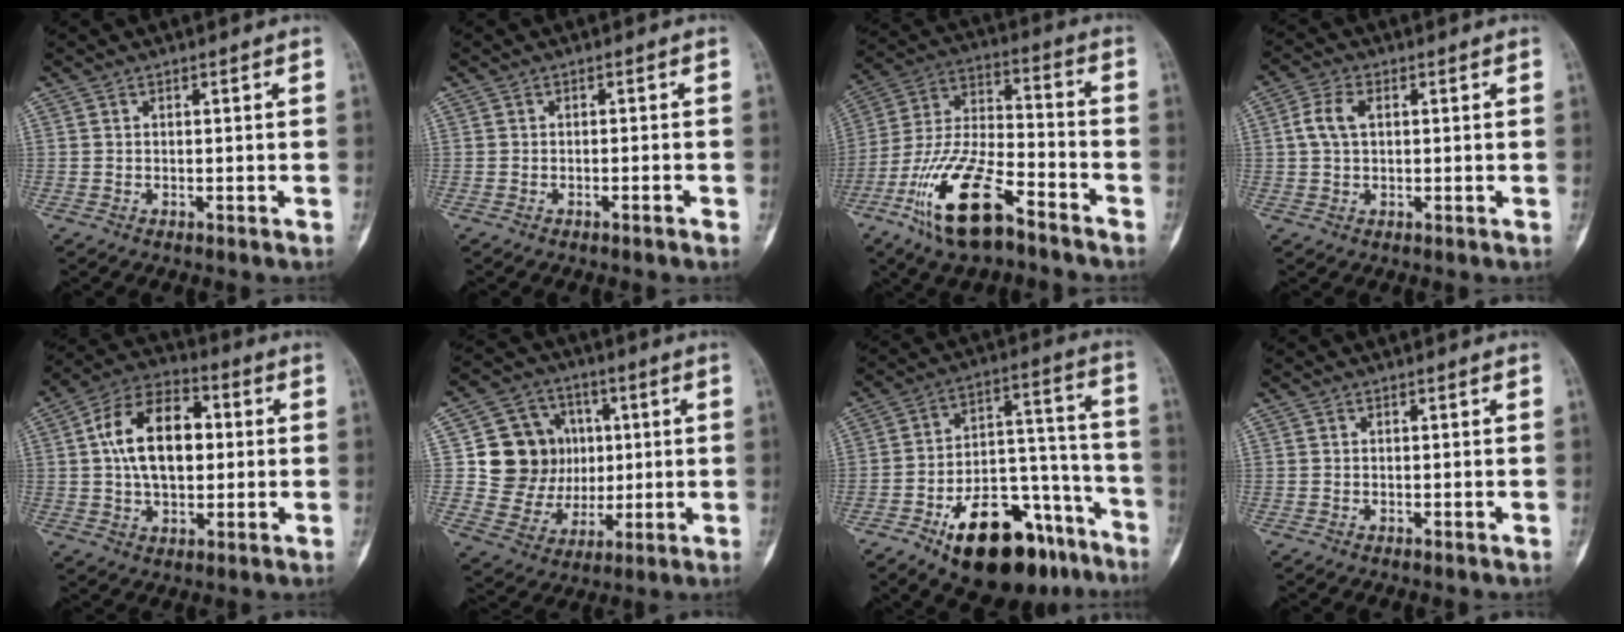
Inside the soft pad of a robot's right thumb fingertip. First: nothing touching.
{"total": 0.9, "force": [-0.6, 0.0, 0.6], "torque": [-0.018, 0.006, -0.008]}
{"total": 18.2, "force": [-10.8, 6.5, 13.2], "torque": [-0.260, 0.062, -0.204]}
{"total": 4.7, "force": [0.9, 2.8, 3.7], "torque": [-0.087, 0.011, 0.015]}
{"total": 15.6, "force": [1.9, 9.4, 12.3], "torque": [-0.195, 0.020, 0.026]}
{"total": 15.1, "force": [2.3, 13.6, 6.3], "torque": [-0.052, 0.005, 0.055]}
{"total": 23.1, "force": [-14.0, 11.2, 14.7], "torque": [-0.174, 0.094, -0.215]}
{"total": 0.0}